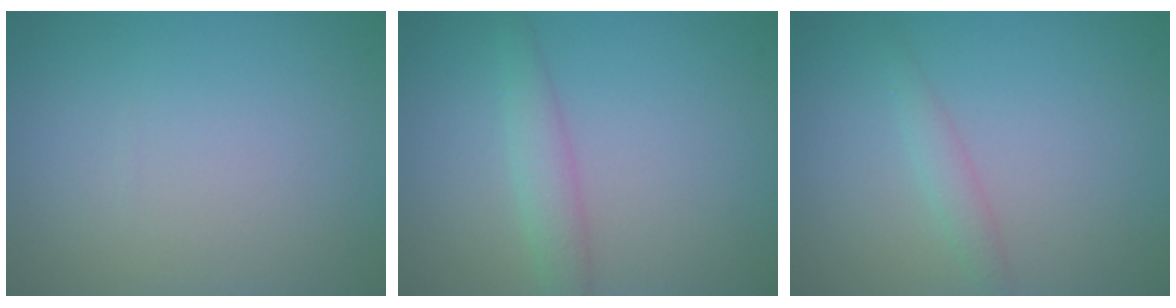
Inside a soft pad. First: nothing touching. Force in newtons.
{"total": 2.3, "press": 2.3, "slide": 0.0}
{"total": 1.4, "press": 1.4, "slide": 0.1}